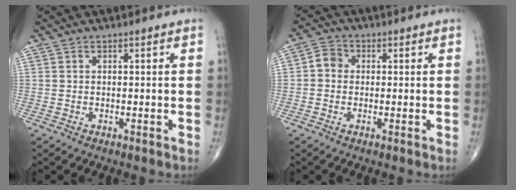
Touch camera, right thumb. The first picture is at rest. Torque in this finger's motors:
{"motor_torque": [-0.27, 0.40, -0.01, -0.29, -0.01]}